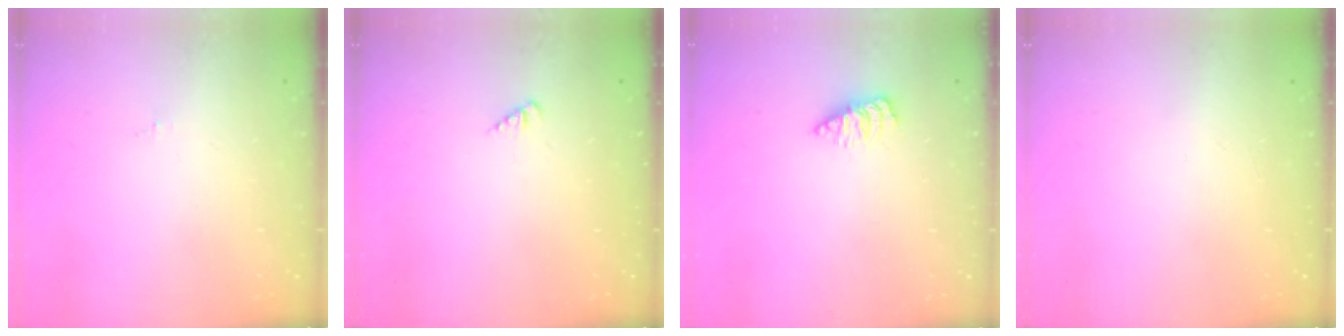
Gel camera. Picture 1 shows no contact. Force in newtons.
{"total": 1.3, "press": 1.3, "slide": 0.3}
{"total": 2.3, "press": 2.2, "slide": 0.4}
{"total": 0.0}